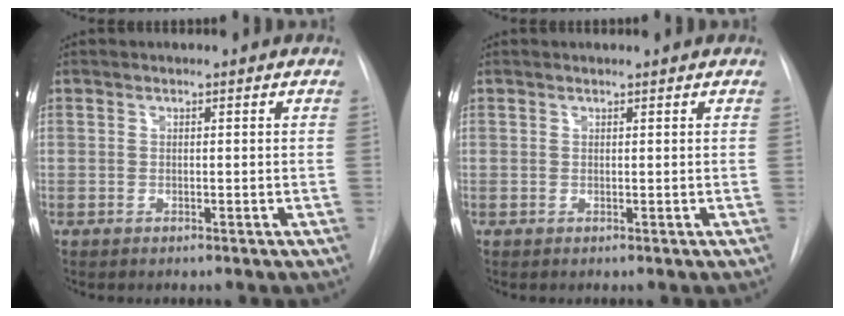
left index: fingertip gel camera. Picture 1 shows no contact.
{"total": 0.8, "force": [0.8, 0.0, 0.1], "torque": [-0.006, 0.003, 0.009]}